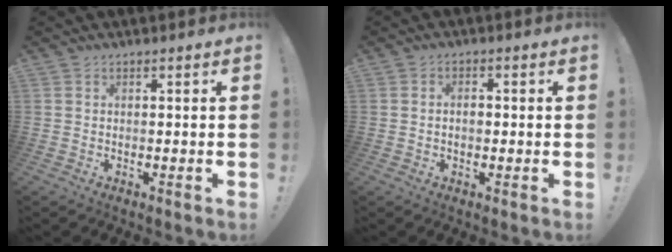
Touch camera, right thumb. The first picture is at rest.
{"total": 2.0, "force": [-0.3, 1.4, 1.4], "torque": [-0.020, 0.006, -0.008]}